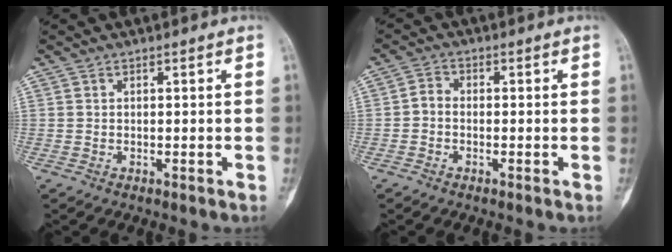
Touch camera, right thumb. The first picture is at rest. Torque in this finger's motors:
{"motor_torque": [0.02, 0.10, 0.66, -0.08, 0.04]}